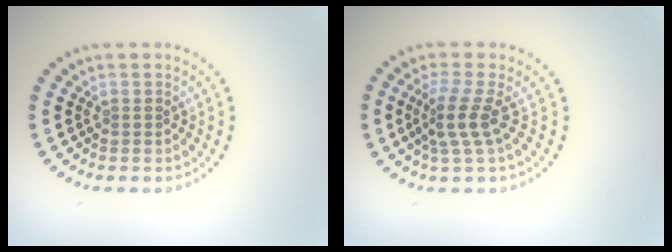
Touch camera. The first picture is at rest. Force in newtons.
{"total": 2.9, "press": 2.1, "slide": 2.0}